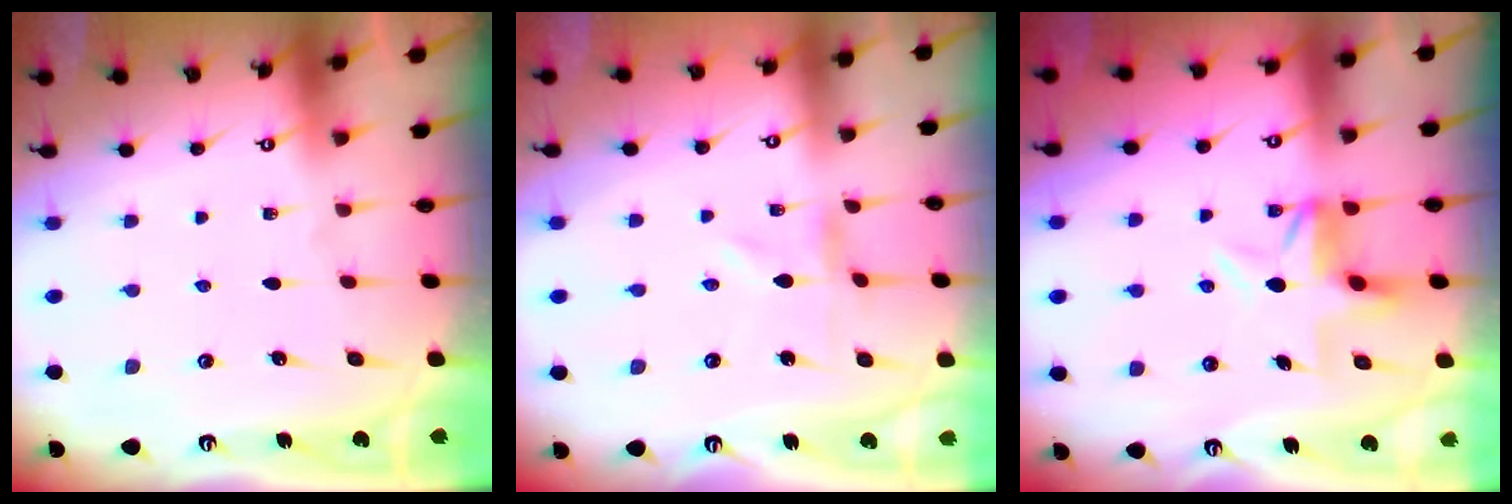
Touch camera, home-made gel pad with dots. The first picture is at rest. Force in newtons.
{"total": 0.9, "press": 0.9, "slide": 0.1}
{"total": 4.5, "press": 4.4, "slide": 0.3}